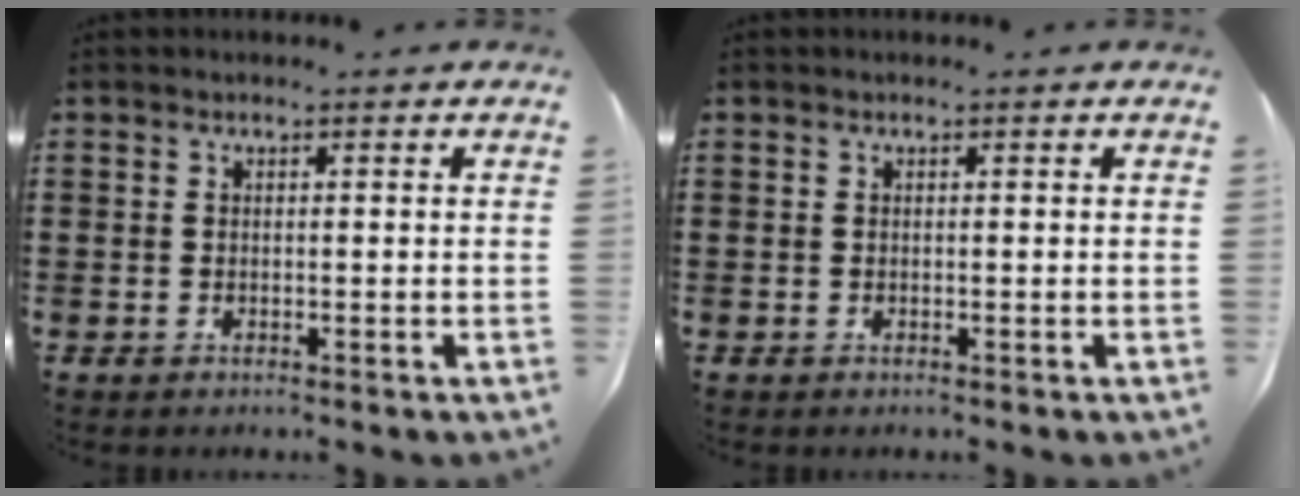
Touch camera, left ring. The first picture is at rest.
{"total": 0.0}